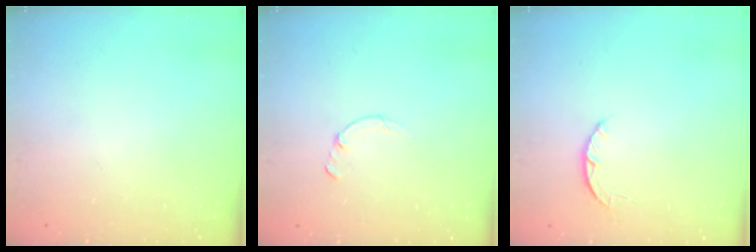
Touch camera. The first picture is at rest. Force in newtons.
{"total": 0.0}
{"total": 2.6, "press": 2.5, "slide": 0.4}